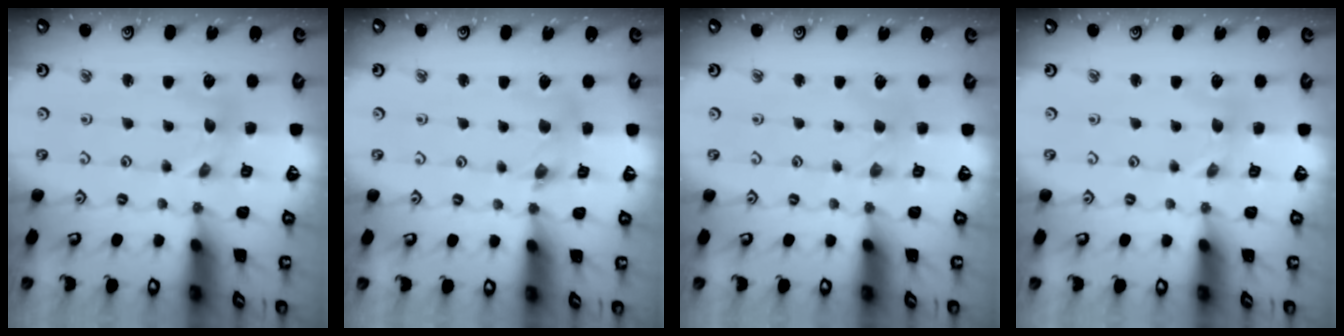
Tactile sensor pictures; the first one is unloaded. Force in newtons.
{"total": 2.5, "press": 2.4, "slide": 0.3}
{"total": 0.0}
{"total": 0.0}